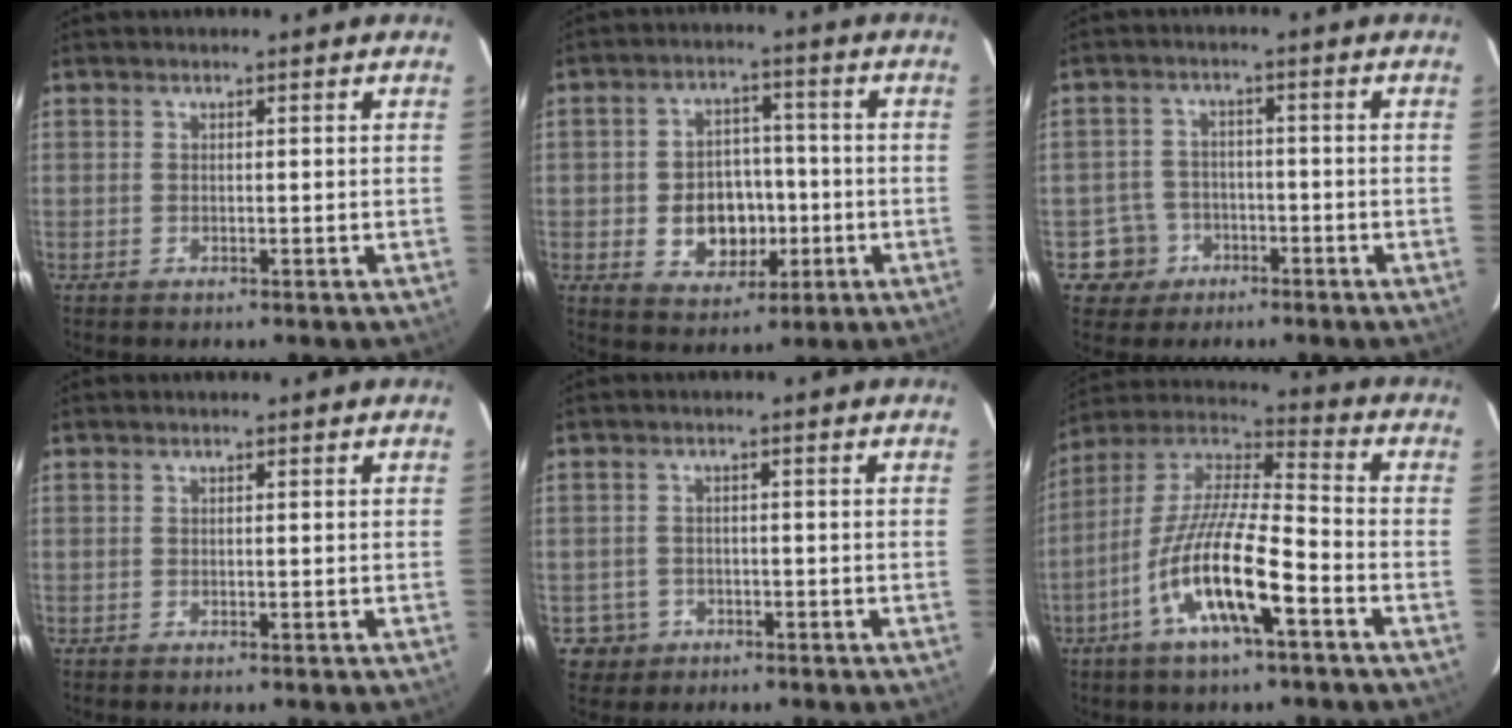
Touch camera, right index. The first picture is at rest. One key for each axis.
{"total": 9.9, "fx": -2.2, "fy": 7.8, "fz": 5.6, "tx": -0.123, "ty": 0.010, "tz": -0.017}
{"total": 5.6, "fx": -2.7, "fy": 4.9, "fz": 0.1, "tx": -0.016, "ty": 0.023, "tz": -0.044}
{"total": 0.0}
{"total": 4.2, "fx": -1.7, "fy": 3.8, "fz": 0.3, "tx": -0.020, "ty": 0.014, "tz": -0.023}
{"total": 15.8, "fx": -7.1, "fy": 3.2, "fz": 13.8, "tx": -0.267, "ty": -0.014, "tz": -0.141}